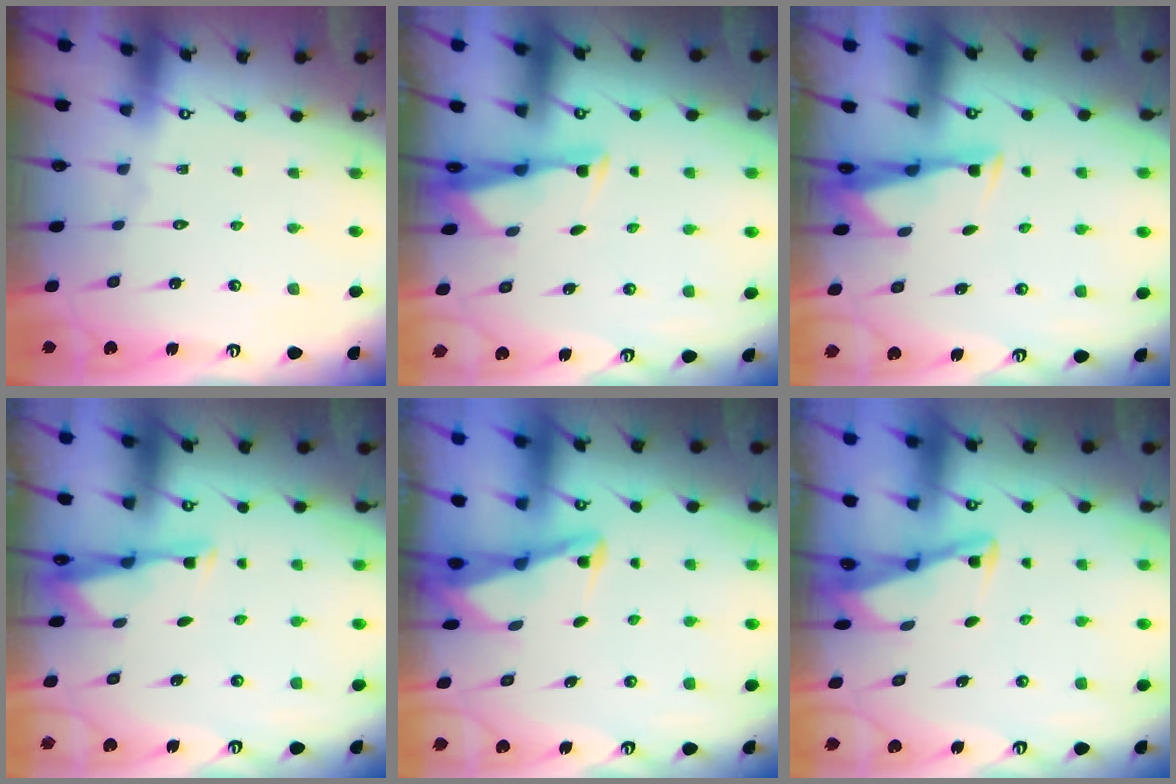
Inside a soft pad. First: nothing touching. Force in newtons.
{"total": 2.9, "press": 2.8, "slide": 0.7}
{"total": 3.2, "press": 3.0, "slide": 0.8}
{"total": 2.9, "press": 2.9, "slide": 0.6}
{"total": 2.7, "press": 2.6, "slide": 0.6}
{"total": 2.9, "press": 2.9, "slide": 0.4}